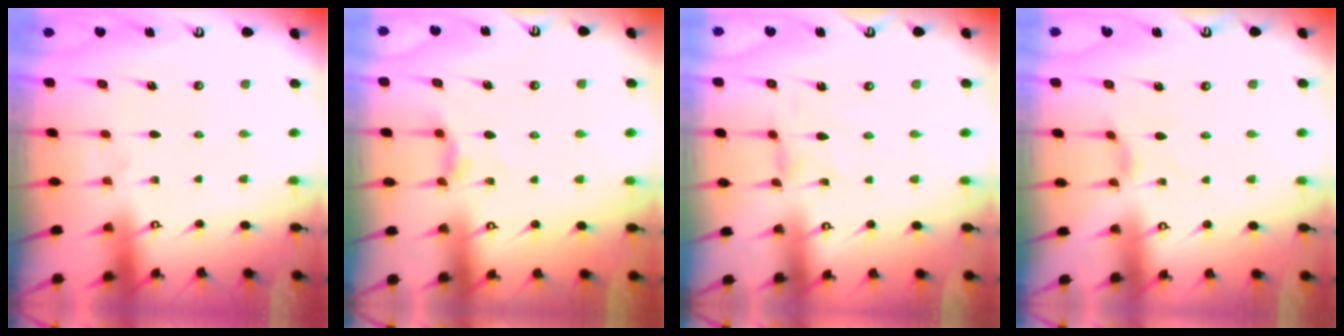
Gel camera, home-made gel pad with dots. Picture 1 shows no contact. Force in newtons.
{"total": 5.2, "press": 5.1, "slide": 0.6}
{"total": 0.0}
{"total": 2.7, "press": 2.6, "slide": 0.6}